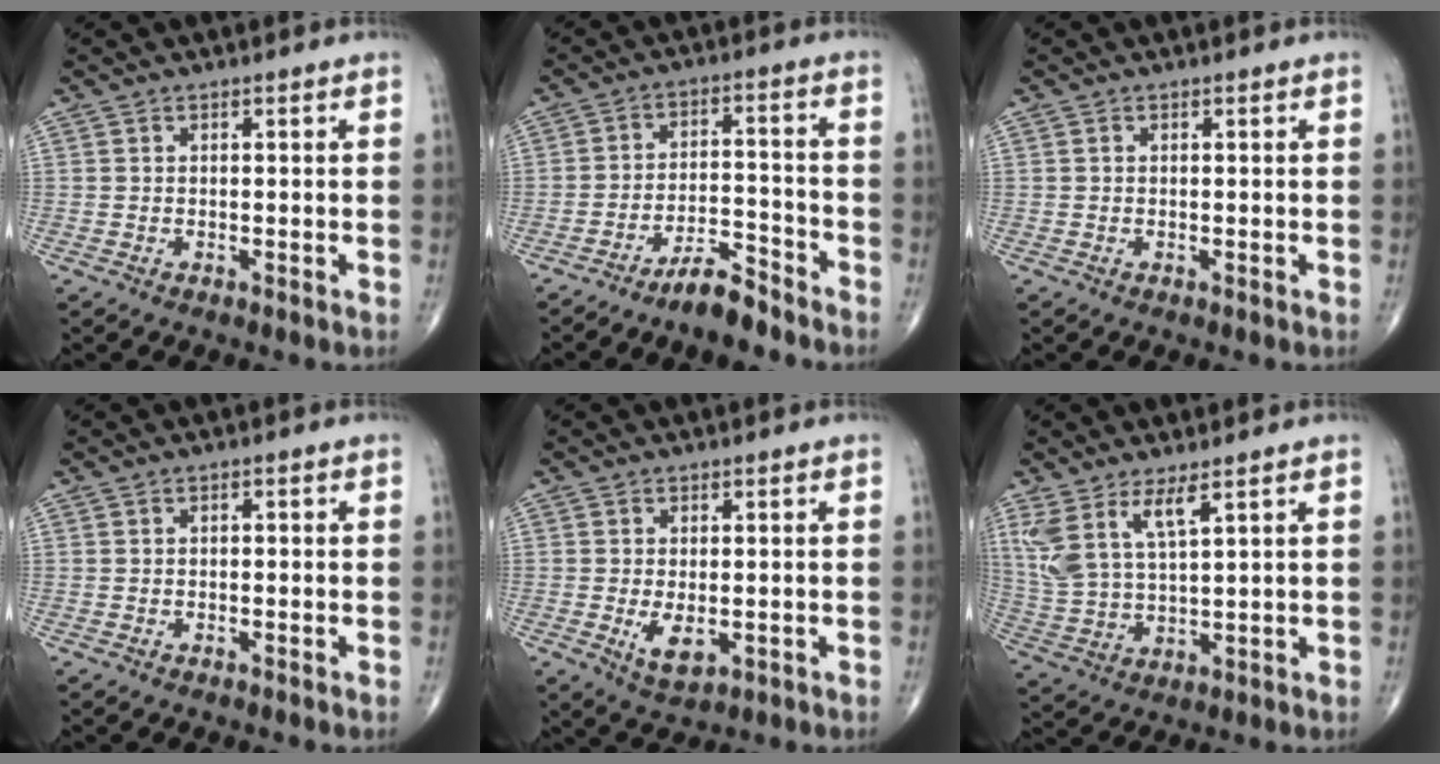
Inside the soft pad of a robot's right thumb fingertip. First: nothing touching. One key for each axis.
{"total": 7.0, "fx": -5.9, "fy": 1.7, "fz": 3.4, "tx": -0.055, "ty": 0.049, "tz": -0.105}
{"total": 0.0}
{"total": 0.6, "fx": -0.1, "fy": 0.4, "fz": 0.4, "tx": -0.002, "ty": 0.002, "tz": -0.004}
{"total": 4.6, "fx": -0.9, "fy": 2.4, "fz": 3.9, "tx": -0.062, "ty": -0.011, "tz": -0.008}
{"total": 9.1, "fx": 5.1, "fy": 2.7, "fz": 7.0, "tx": -0.161, "ty": -0.022, "tz": 0.114}